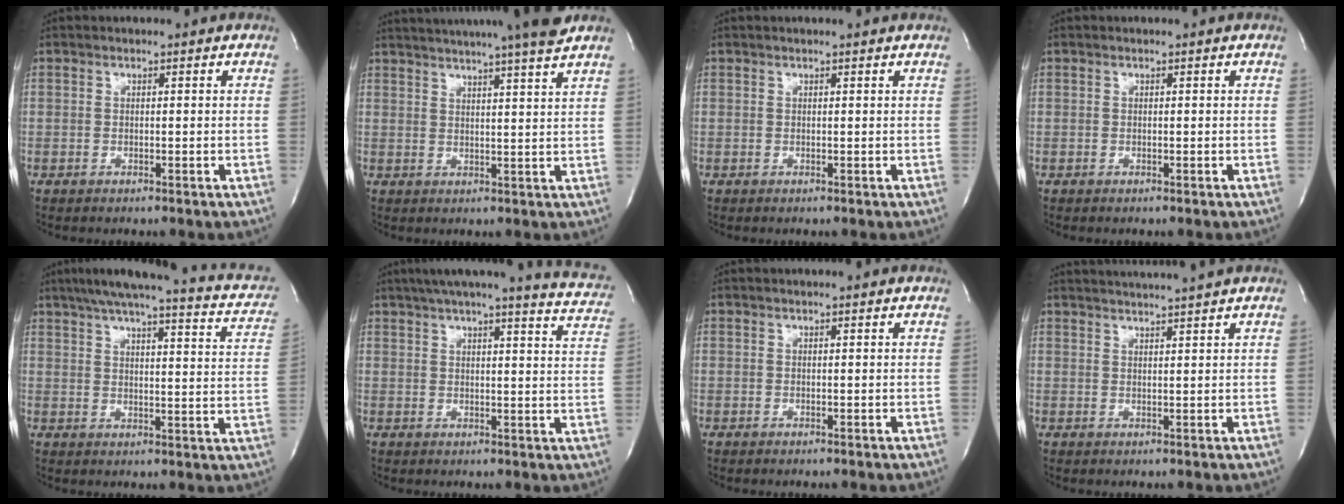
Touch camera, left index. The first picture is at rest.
{"total": 16.4, "force": [14.4, -1.0, 7.7], "torque": [-0.135, -0.013, 0.192]}
{"total": 2.0, "force": [1.8, -0.1, 0.8], "torque": [-0.013, 0.015, 0.021]}
{"total": 0.0}
{"total": 21.8, "force": [17.3, 3.9, 12.7], "torque": [-0.175, 0.013, 0.200]}
{"total": 16.8, "force": [14.9, 0.8, 7.8], "torque": [-0.100, -0.028, 0.167]}
{"total": 1.6, "force": [1.5, 0.0, 0.6], "torque": [-0.012, 0.013, 0.018]}
{"total": 6.9, "force": [6.3, -1.6, 2.2], "torque": [-0.034, 0.006, 0.089]}